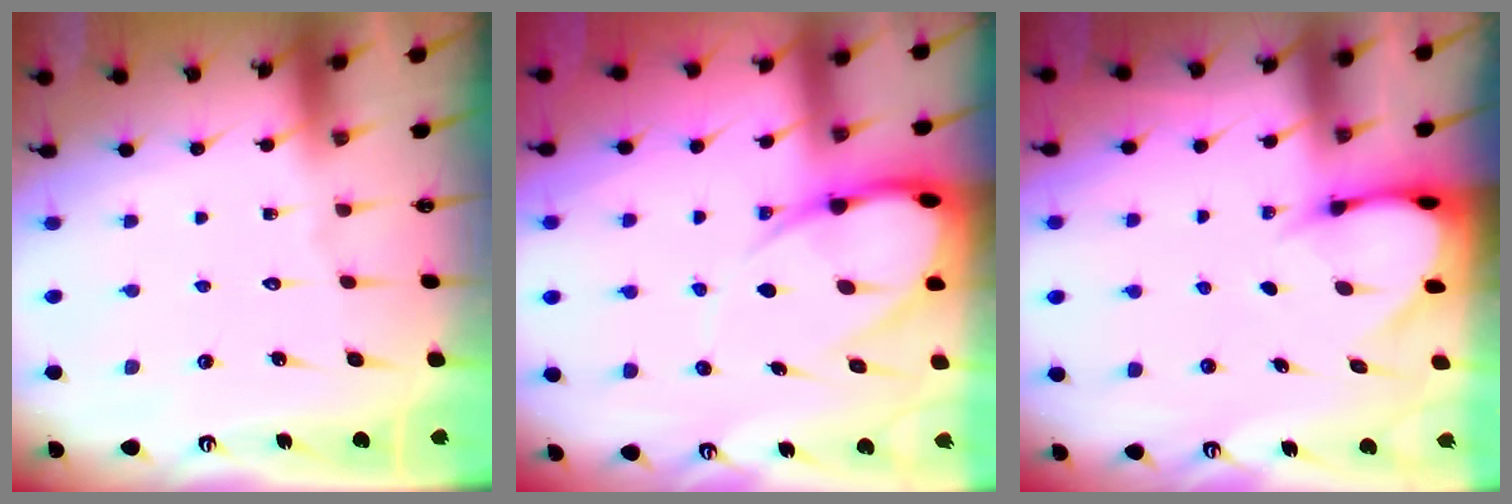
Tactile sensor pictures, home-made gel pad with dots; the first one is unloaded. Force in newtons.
{"total": 13.1, "press": 13.0, "slide": 1.4}
{"total": 4.0, "press": 4.0, "slide": 0.3}